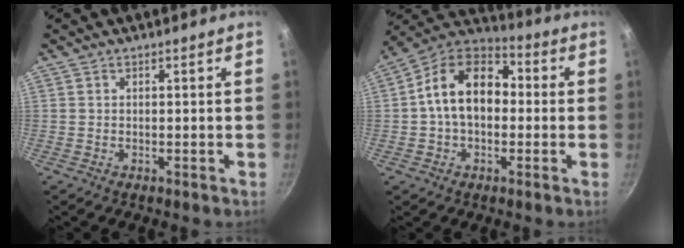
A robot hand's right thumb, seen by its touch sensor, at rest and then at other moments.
{"total": 15.1, "force": [0.4, 10.3, 11.0], "torque": [-0.148, 0.039, -0.015]}